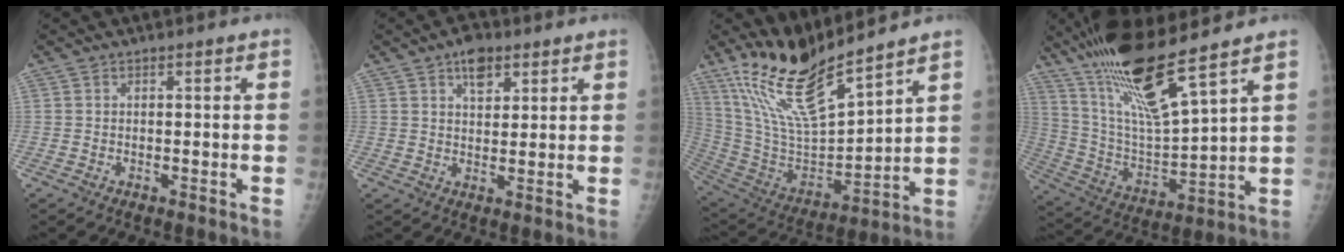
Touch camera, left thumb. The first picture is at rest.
{"total": 5.5, "force": [3.1, 3.1, 3.3], "torque": [-0.032, -0.012, 0.047]}
{"total": 17.5, "force": [14.1, 3.1, 9.9], "torque": [-0.170, -0.081, 0.286]}
{"total": 18.7, "force": [12.9, 2.7, 13.2], "torque": [-0.237, -0.061, 0.248]}